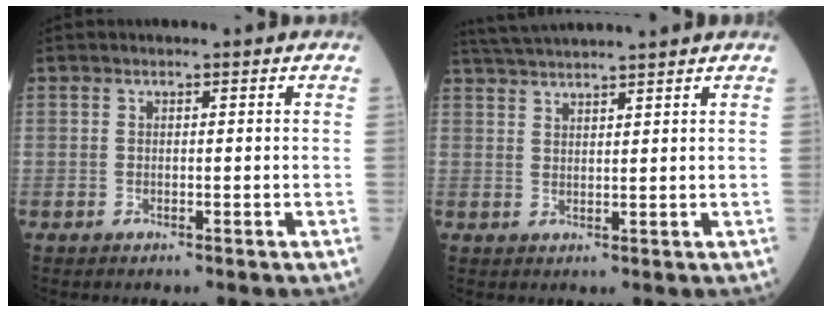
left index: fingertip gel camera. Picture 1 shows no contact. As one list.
[{"total": 8.1, "force": [7.5, -1.1, 2.9], "torque": [-0.054, 0.032, 0.122]}]